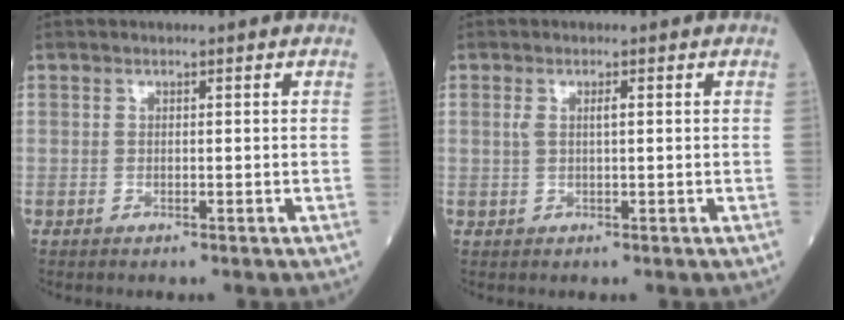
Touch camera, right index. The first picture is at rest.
{"total": 1.6, "force": [0.4, 0.3, 1.6], "torque": [-0.036, 0.006, 0.009]}